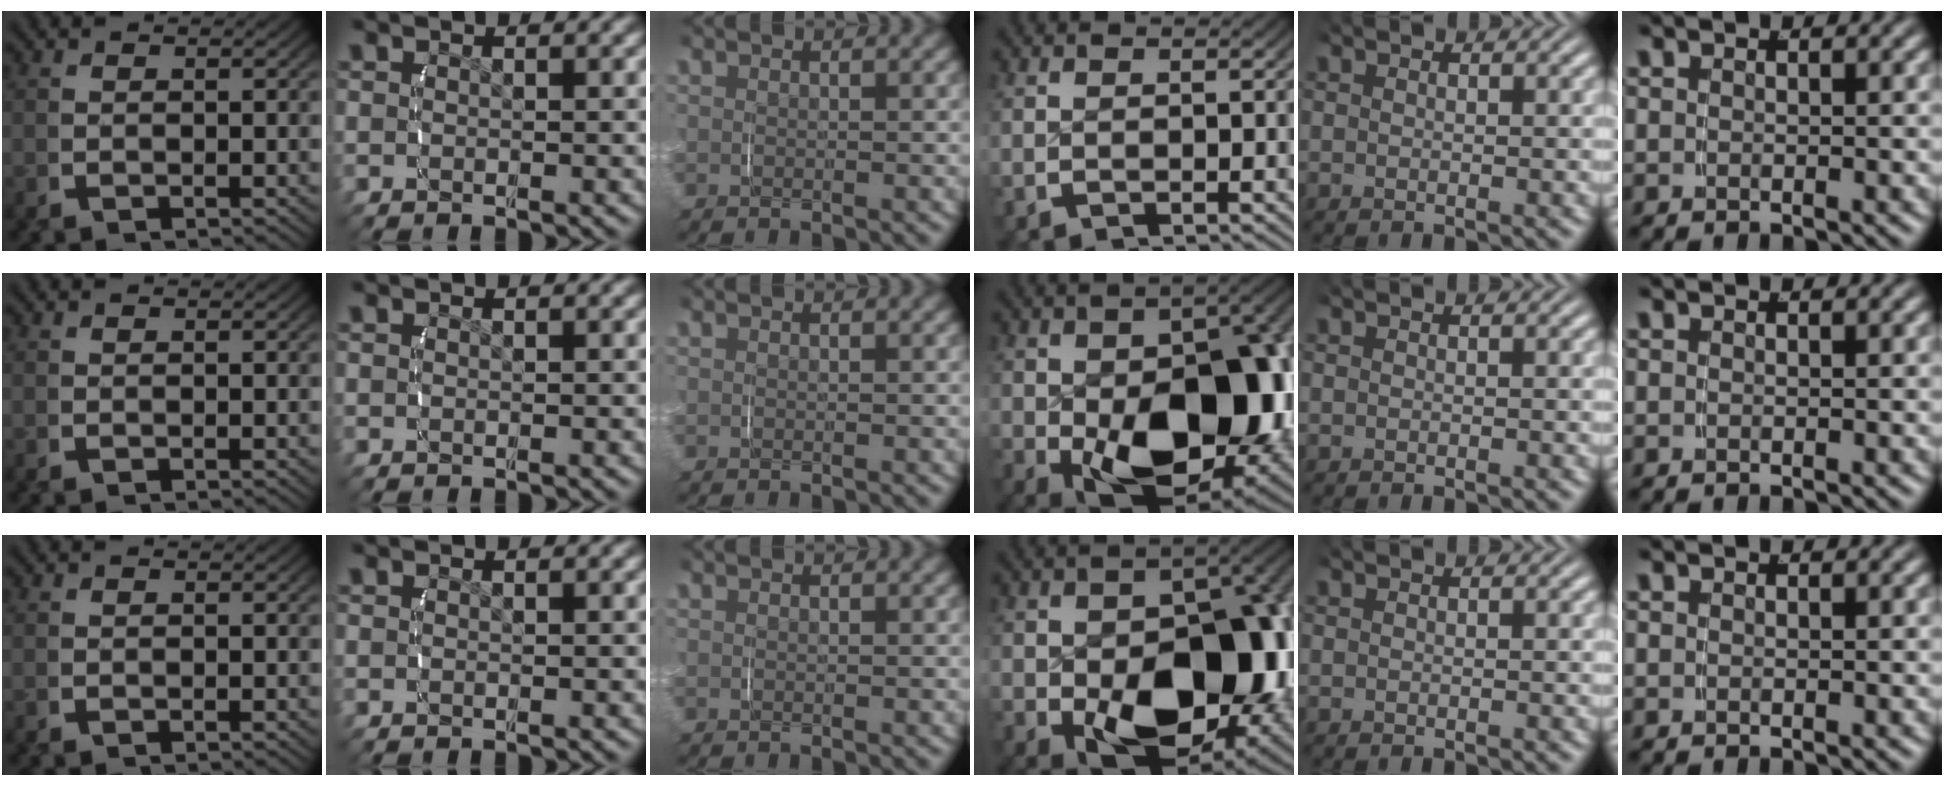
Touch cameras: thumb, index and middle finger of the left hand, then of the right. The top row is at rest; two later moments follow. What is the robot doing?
{"motion": "grasp_and_lifting", "object": "velcro strap"}